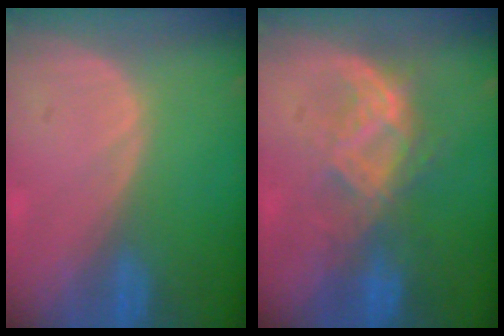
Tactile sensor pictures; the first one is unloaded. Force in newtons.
{"total": 7.0, "press": 6.8, "slide": 1.3}